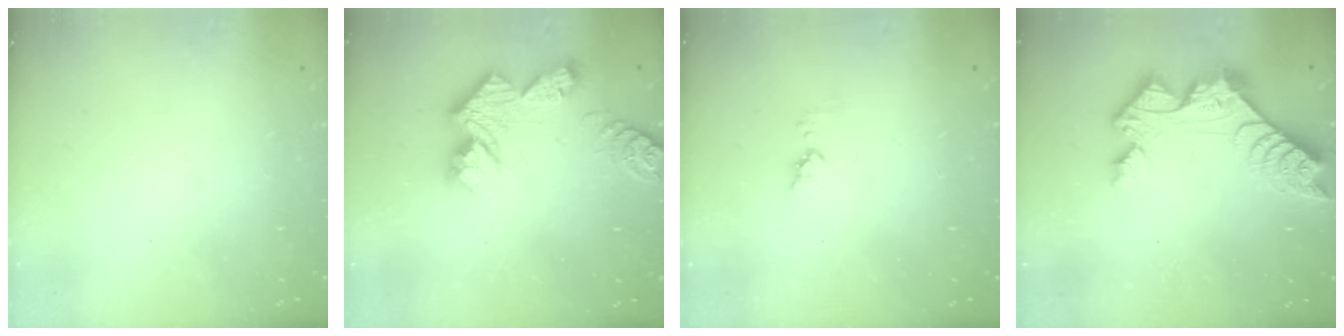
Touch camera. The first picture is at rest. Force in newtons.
{"total": 11.9, "press": 11.8, "slide": 1.0}
{"total": 3.7, "press": 3.6, "slide": 0.4}
{"total": 11.8, "press": 11.7, "slide": 0.8}